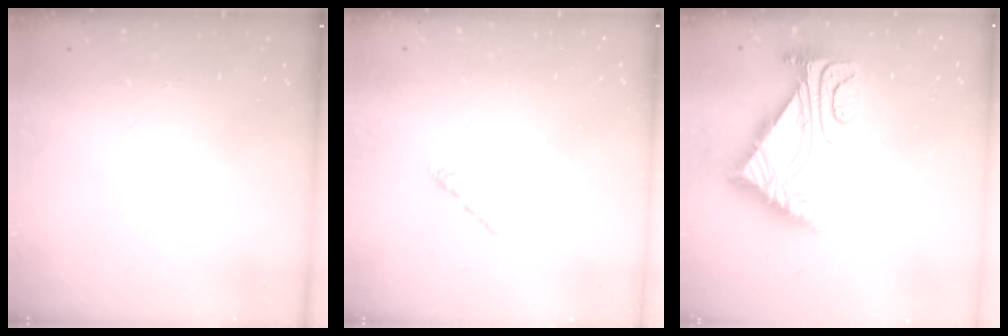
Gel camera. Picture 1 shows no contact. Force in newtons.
{"total": 0.6, "press": 0.5, "slide": 0.3}
{"total": 8.2, "press": 8.2, "slide": 0.8}